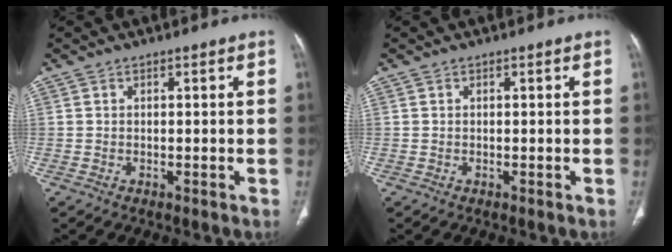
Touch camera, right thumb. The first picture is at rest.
{"total": 0.0}